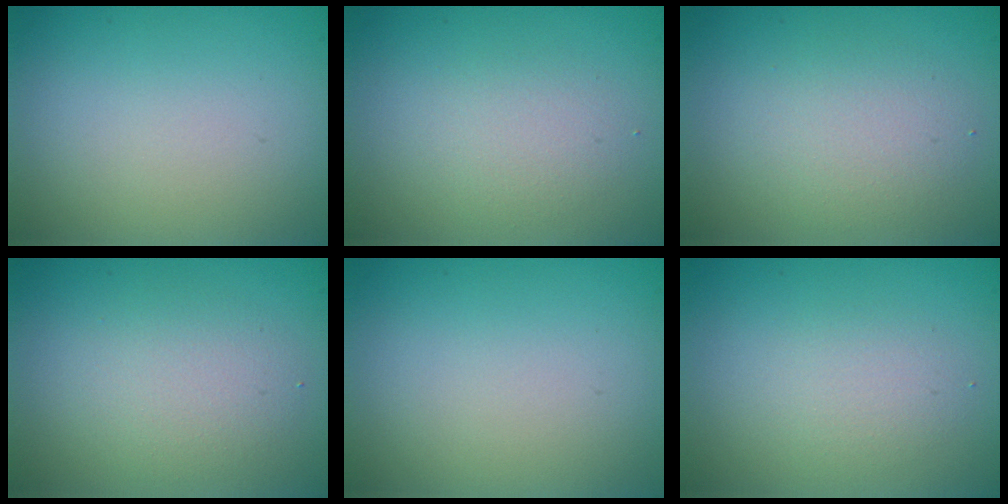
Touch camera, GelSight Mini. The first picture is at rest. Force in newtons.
{"total": 1.9, "press": 1.9, "slide": 0.1}
{"total": 2.7, "press": 2.7, "slide": 0.2}
{"total": 2.7, "press": 2.7, "slide": 0.2}
{"total": 0.0}
{"total": 1.8, "press": 1.8, "slide": 0.1}